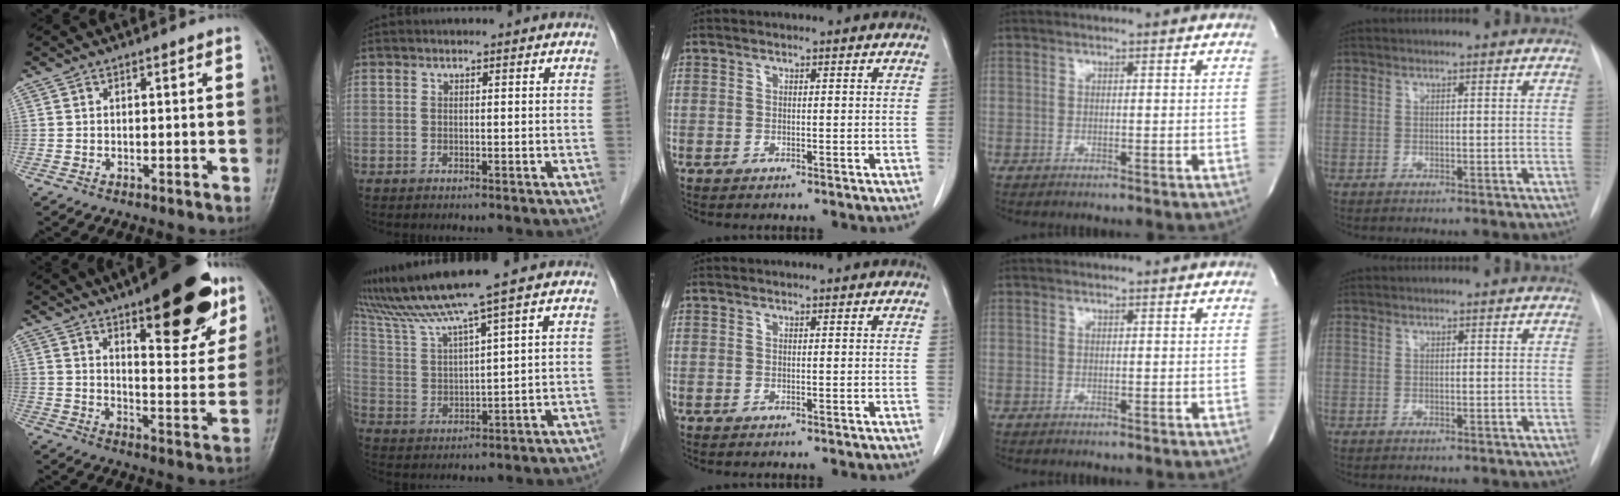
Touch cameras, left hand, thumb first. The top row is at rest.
{"thumb": {"total": 22.2, "force": [12.9, 7.6, 16.4], "torque": [-0.181, -0.052, 0.184]}, "index": {"total": 11.6, "force": [9.1, -2.2, 6.8], "torque": [-0.128, 0.016, 0.171]}}